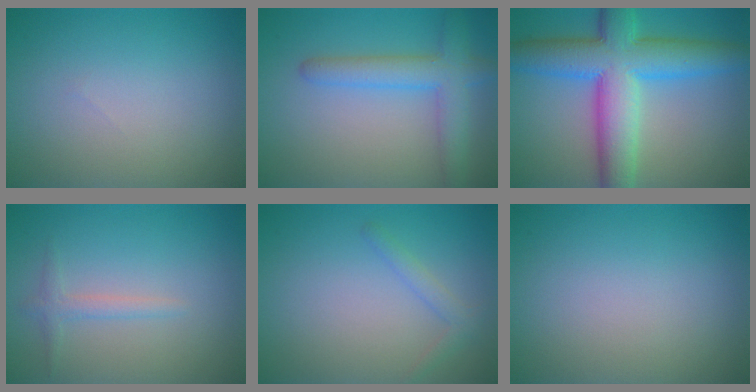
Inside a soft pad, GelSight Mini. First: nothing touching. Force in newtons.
{"total": 4.4, "press": 4.4, "slide": 0.3}
{"total": 10.6, "press": 10.6, "slide": 0.2}
{"total": 1.3, "press": 1.3, "slide": 0.0}
{"total": 1.4, "press": 1.4, "slide": 0.1}
{"total": 0.0}